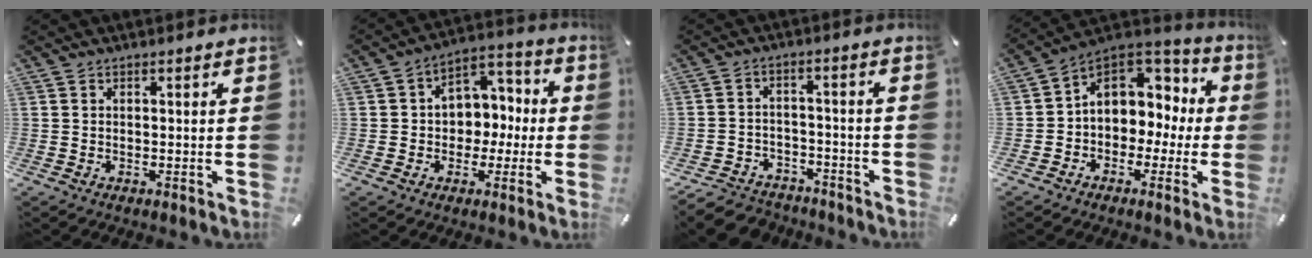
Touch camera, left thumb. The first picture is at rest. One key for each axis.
{"total": 8.4, "fx": -1.0, "fy": 7.8, "fz": 3.0, "tx": -0.033, "ty": 0.012, "tz": -0.019}
{"total": 5.6, "fx": -4.2, "fy": 3.3, "fz": 1.6, "tx": -0.032, "ty": 0.017, "tz": -0.081}
{"total": 9.7, "fx": 2.2, "fy": 8.3, "fz": 4.4, "tx": -0.076, "ty": -0.010, "tz": 0.049}